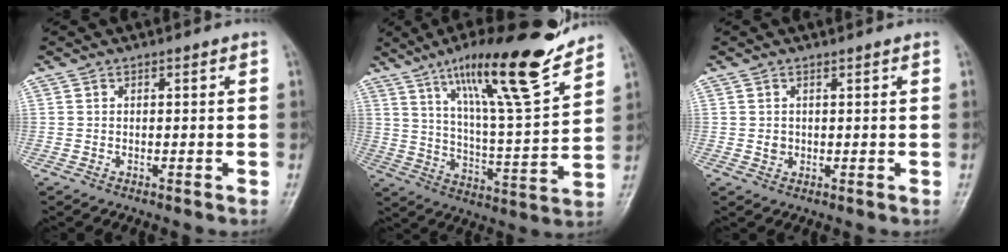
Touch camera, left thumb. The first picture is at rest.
{"total": 20.3, "force": [14.2, 2.7, 14.2], "torque": [-0.203, -0.074, 0.233]}
{"total": 1.3, "force": [0.4, 1.1, 0.5], "torque": [-0.001, -0.002, 0.008]}